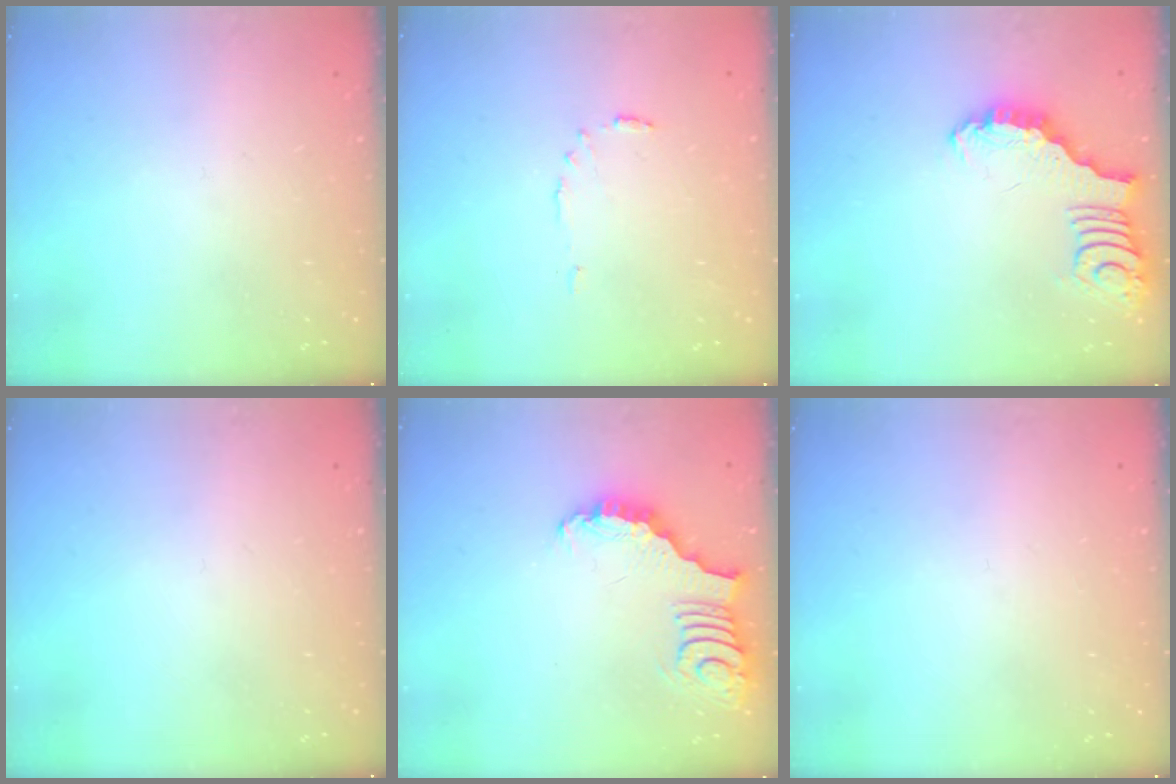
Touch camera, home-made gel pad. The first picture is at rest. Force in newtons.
{"total": 3.2, "press": 3.1, "slide": 0.4}
{"total": 3.4, "press": 3.4, "slide": 0.4}
{"total": 0.0}
{"total": 3.4, "press": 3.3, "slide": 0.6}
{"total": 0.0}